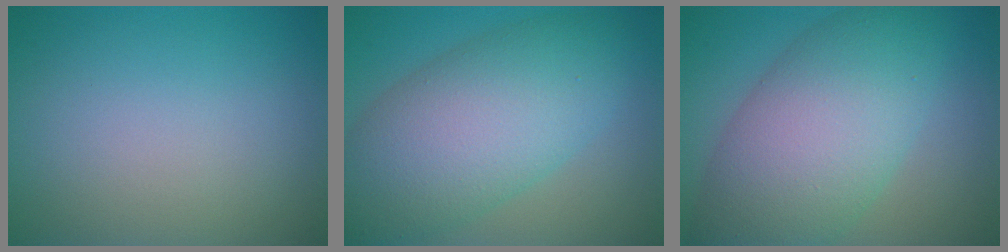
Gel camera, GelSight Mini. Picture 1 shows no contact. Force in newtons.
{"total": 10.0, "press": 10.0, "slide": 0.3}
{"total": 9.9, "press": 9.9, "slide": 0.4}